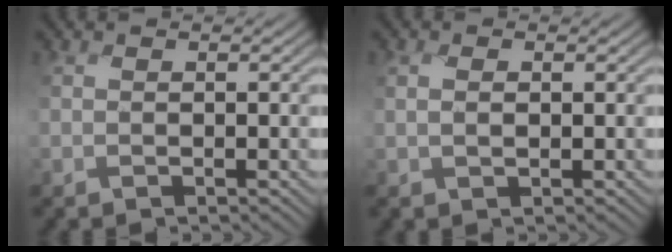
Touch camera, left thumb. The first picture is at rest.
{"total": 1.7, "force": [0.1, 0.9, 1.5], "torque": [-0.033, 0.001, 0.001]}